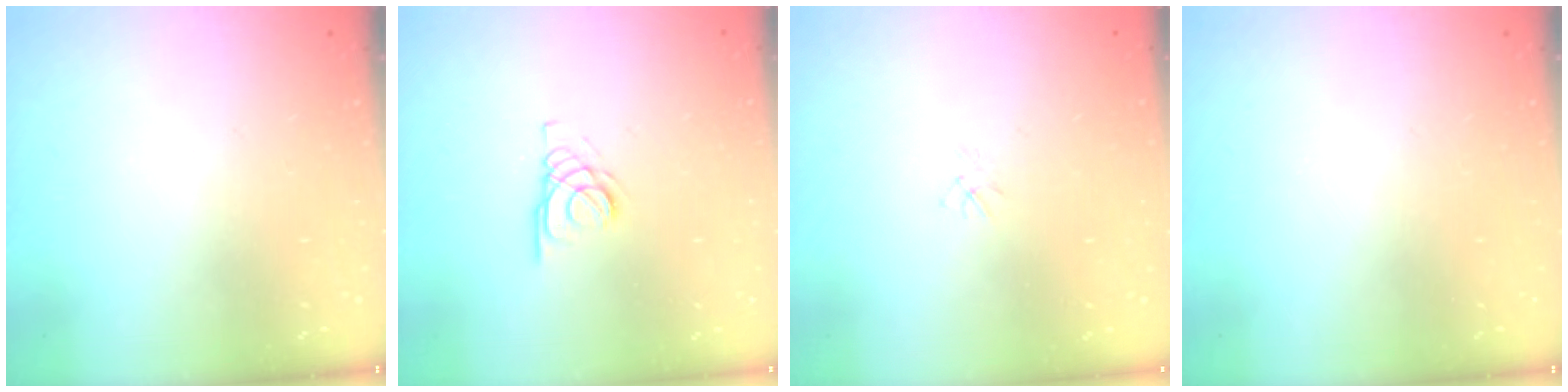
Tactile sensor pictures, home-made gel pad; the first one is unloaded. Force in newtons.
{"total": 1.6, "press": 1.6, "slide": 0.2}
{"total": 1.1, "press": 1.0, "slide": 0.3}
{"total": 0.0}